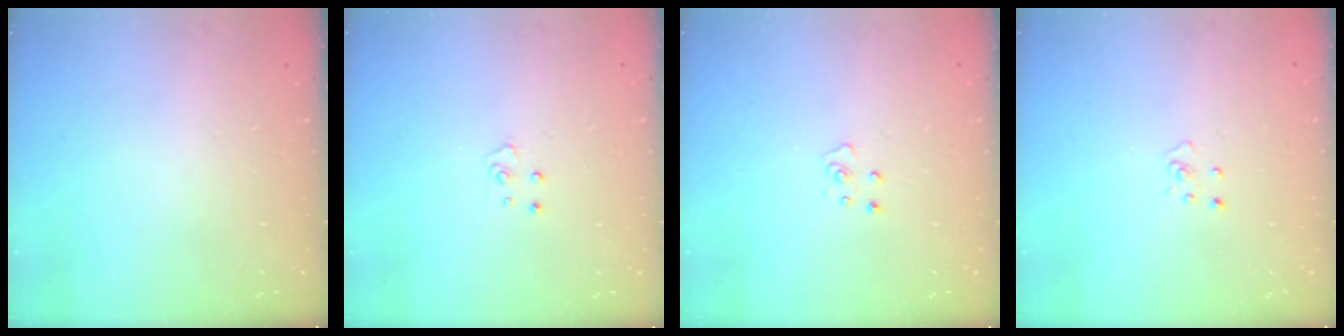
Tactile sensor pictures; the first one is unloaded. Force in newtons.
{"total": 2.9, "press": 2.9, "slide": 0.3}
{"total": 3.8, "press": 3.8, "slide": 0.1}
{"total": 2.8, "press": 2.7, "slide": 0.3}